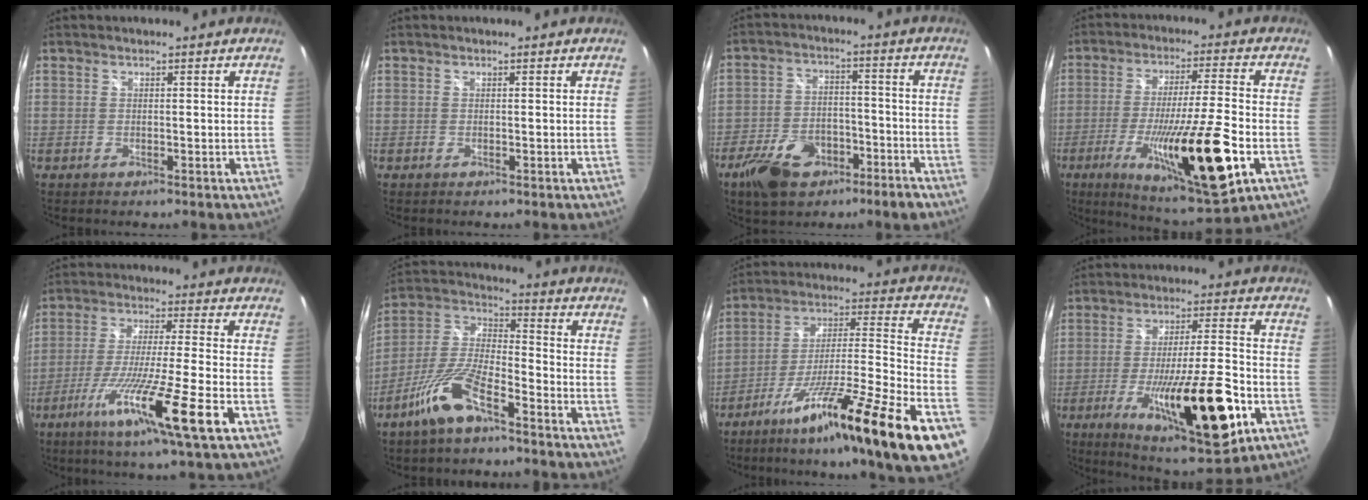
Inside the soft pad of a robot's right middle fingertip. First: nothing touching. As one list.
[{"total": 0.0}, {"total": 12.0, "force": [-7.5, 6.2, 7.0], "torque": [-0.160, -0.003, -0.127]}, {"total": 21.7, "force": [-8.0, 2.8, 20.0], "torque": [-0.352, -0.050, -0.125]}, {"total": 15.4, "force": [-7.7, -0.8, 13.4], "torque": [-0.253, -0.037, -0.139]}, {"total": 11.6, "force": [-7.4, 3.3, 8.2], "torque": [-0.184, 0.000, -0.144]}, {"total": 27.3, "force": [-17.1, 0.5, 21.3], "torque": [-0.304, -0.049, -0.270]}, {"total": 22.4, "force": [-9.2, 4.0, 20.0], "torque": [-0.341, -0.042, -0.136]}]